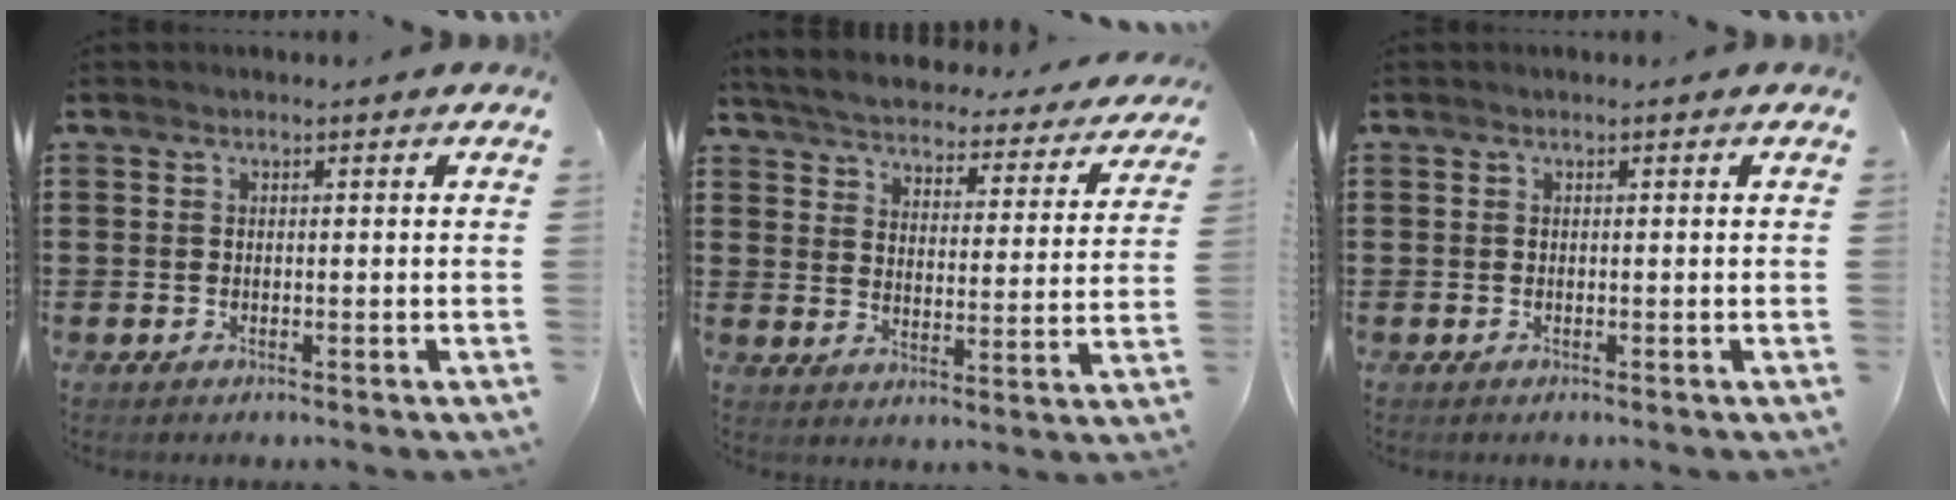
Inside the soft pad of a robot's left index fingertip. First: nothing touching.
{"total": 4.1, "force": [4.1, 0.0, 0.7], "torque": [-0.038, -0.036, 0.064]}
{"total": 0.0}